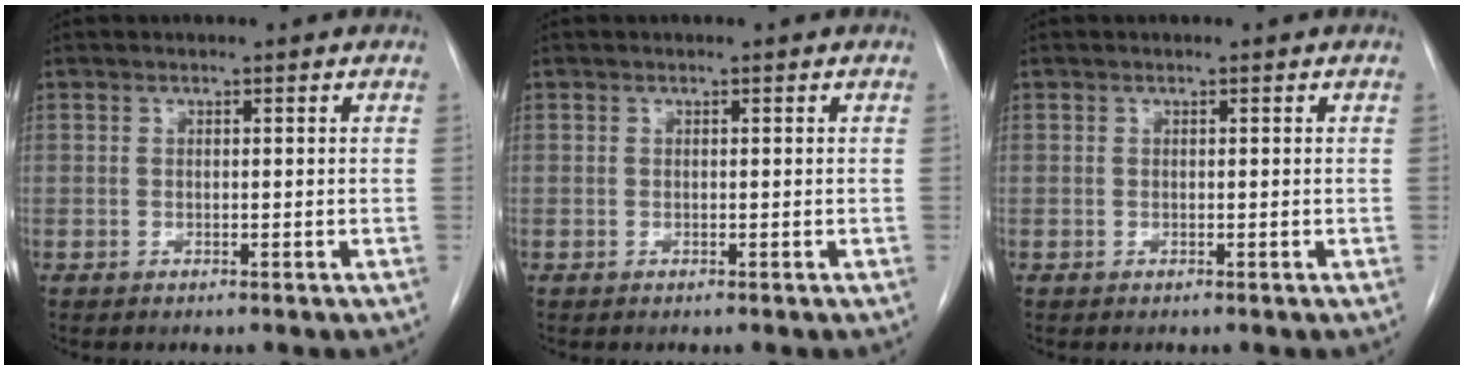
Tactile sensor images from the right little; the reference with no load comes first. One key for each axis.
{"total": 0.0}
{"total": 0.0}